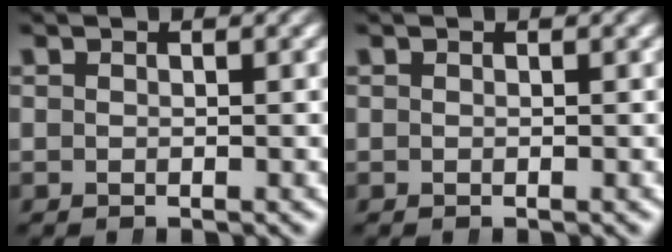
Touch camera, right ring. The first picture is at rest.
{"total": 0.0}